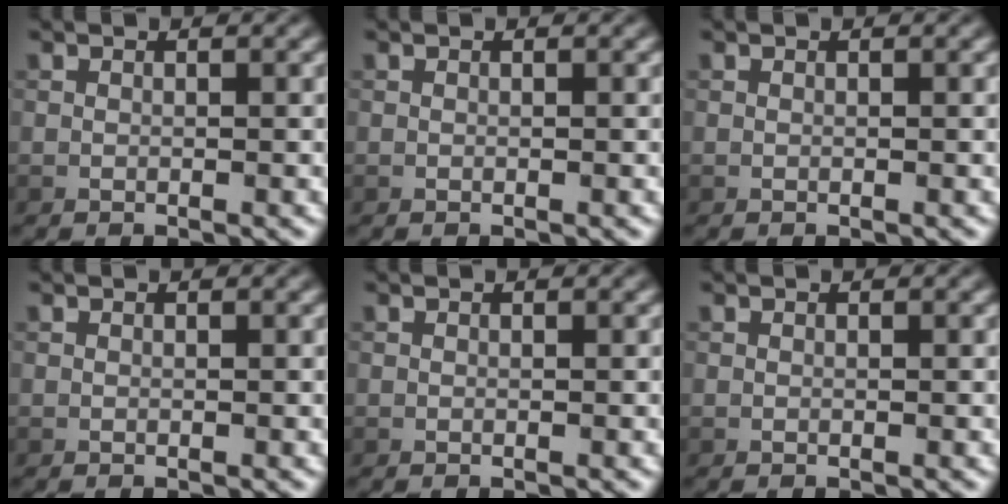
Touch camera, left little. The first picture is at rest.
{"total": 0.0}
{"total": 0.0}
{"total": 0.0}
{"total": 0.0}
{"total": 0.0}